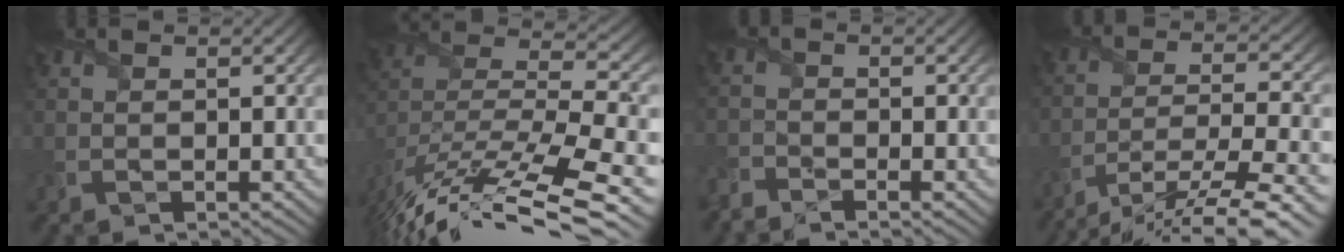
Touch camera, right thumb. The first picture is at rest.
{"total": 15.2, "force": [-10.5, 4.5, 10.1], "torque": [-0.201, 0.019, -0.142]}
{"total": 2.6, "force": [-2.5, 0.4, 0.6], "torque": [-0.017, -0.007, -0.065]}
{"total": 12.8, "force": [-10.3, 2.2, 7.4], "torque": [-0.139, -0.012, -0.162]}